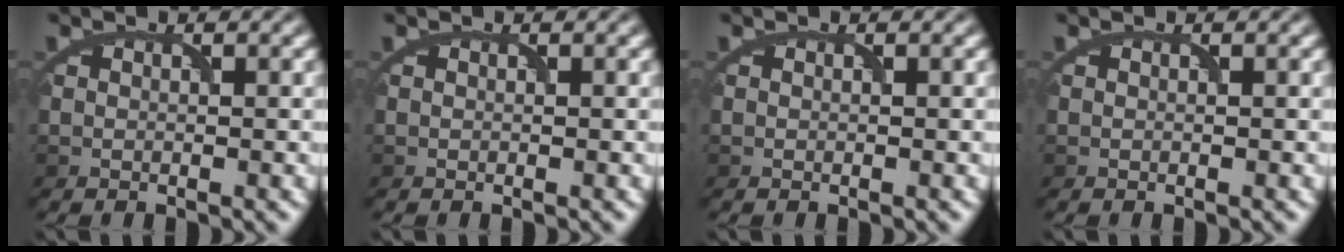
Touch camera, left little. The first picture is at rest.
{"total": 0.0}
{"total": 0.0}
{"total": 0.0}